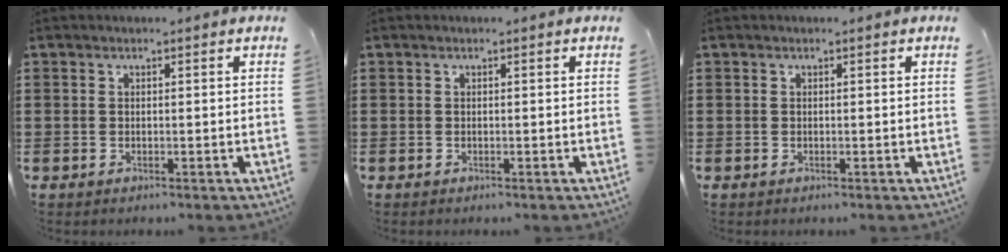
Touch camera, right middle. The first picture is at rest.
{"total": 0.0}
{"total": 0.0}